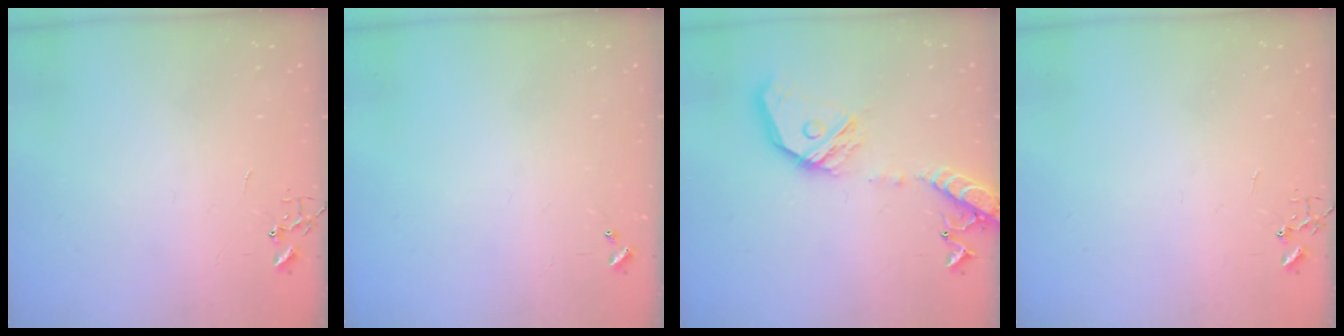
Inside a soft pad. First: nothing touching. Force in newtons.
{"total": 0.0}
{"total": 18.2, "press": 17.9, "slide": 3.1}
{"total": 0.0}